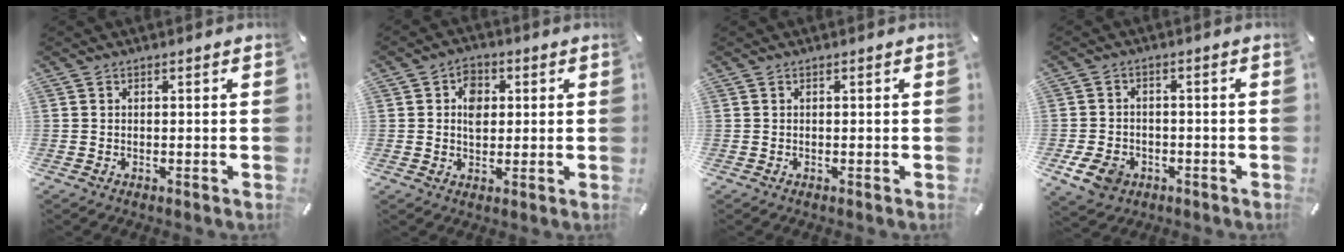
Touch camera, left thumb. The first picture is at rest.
{"total": 5.6, "force": [0.8, 4.4, 3.4], "torque": [-0.039, -0.001, 0.008]}
{"total": 0.0}
{"total": 6.9, "force": [-3.0, 5.3, 3.2], "torque": [-0.067, 0.014, -0.056]}